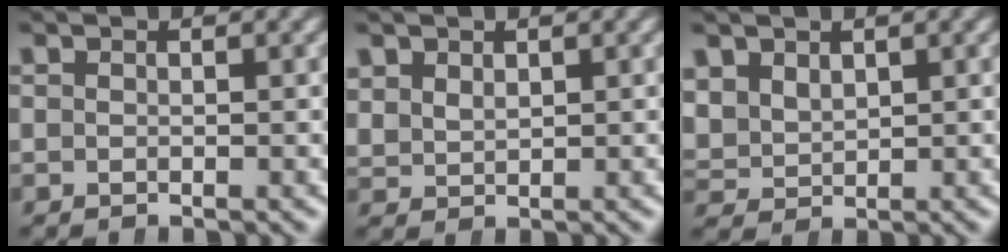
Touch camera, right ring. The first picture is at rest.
{"total": 1.9, "force": [1.3, 1.3, 0.5], "torque": [-0.022, -0.011, 0.041]}
{"total": 3.4, "force": [1.1, 3.0, 1.2], "torque": [-0.048, -0.017, 0.035]}